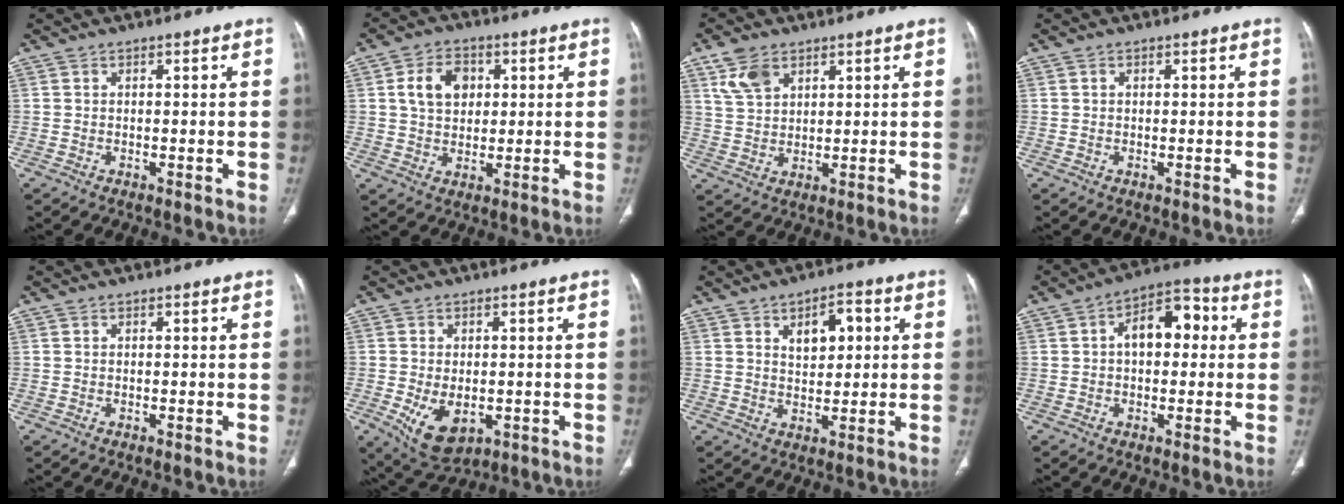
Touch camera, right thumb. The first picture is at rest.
{"total": 8.0, "force": [2.1, 5.9, 5.0], "torque": [-0.065, 0.001, 0.035]}
{"total": 6.5, "force": [3.6, 4.0, 3.6], "torque": [-0.060, -0.010, 0.078]}
{"total": 0.0}
{"total": 0.0}
{"total": 8.3, "force": [-2.0, 5.1, 6.2], "torque": [-0.102, -0.008, -0.017]}
{"total": 6.7, "force": [2.3, 3.8, 5.0], "torque": [-0.054, -0.003, 0.035]}
{"total": 9.5, "force": [1.3, 5.8, 7.4], "torque": [-0.089, 0.030, 0.013]}